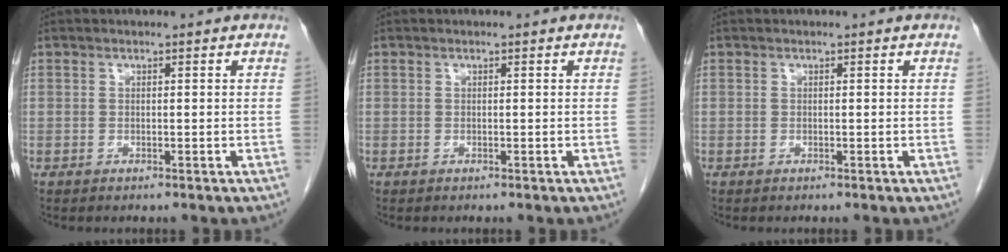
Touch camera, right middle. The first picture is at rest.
{"total": 0.0}
{"total": 0.0}